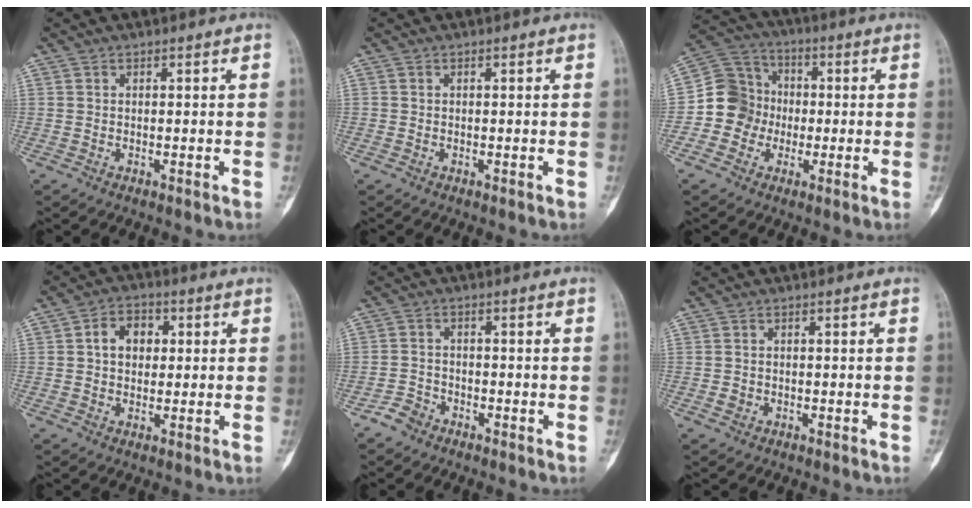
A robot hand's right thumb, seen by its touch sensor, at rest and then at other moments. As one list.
[{"total": 0.0}, {"total": 10.2, "force": [-1.7, 9.7, 2.7], "torque": [-0.015, 0.033, -0.041]}, {"total": 6.6, "force": [1.2, 4.9, 4.2], "torque": [-0.045, 0.012, 0.014]}, {"total": 2.9, "force": [-2.2, 1.9, 0.5], "torque": [-0.005, 0.016, -0.044]}, {"total": 1.3, "force": [-0.4, 1.2, 0.5], "torque": [-0.002, 0.005, -0.006]}]